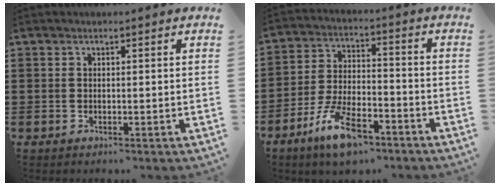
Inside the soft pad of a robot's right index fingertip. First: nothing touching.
{"total": 10.0, "force": [-6.4, 3.9, 6.7], "torque": [-0.148, 0.009, -0.121]}